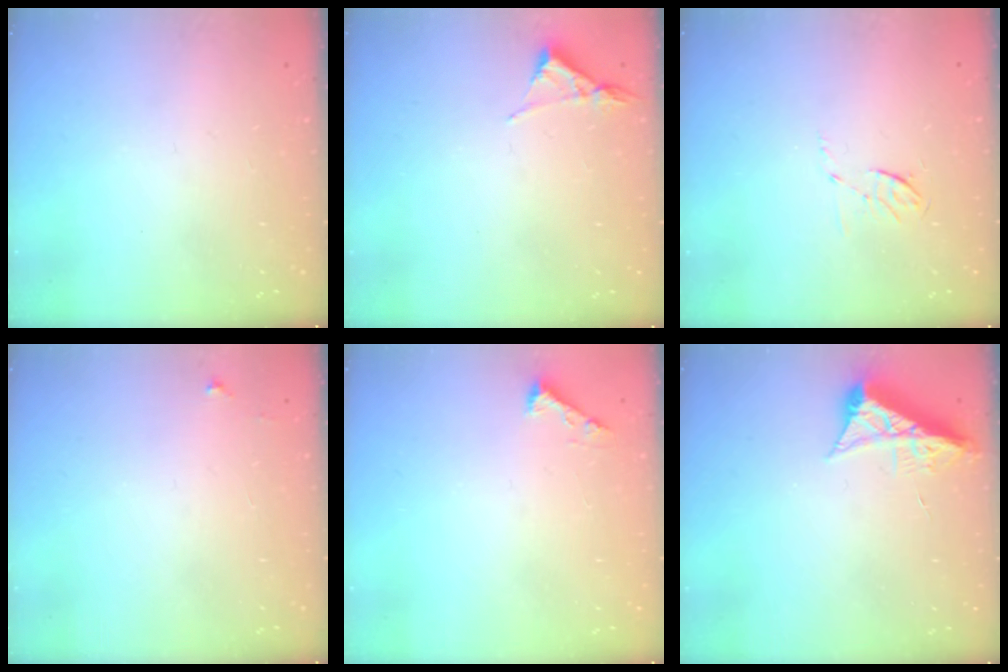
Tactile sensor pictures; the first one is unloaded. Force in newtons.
{"total": 3.4, "press": 3.4, "slide": 0.5}
{"total": 4.2, "press": 3.9, "slide": 1.6}
{"total": 3.9, "press": 3.9, "slide": 0.4}
{"total": 2.3, "press": 2.3, "slide": 0.3}
{"total": 7.7, "press": 7.6, "slide": 1.0}